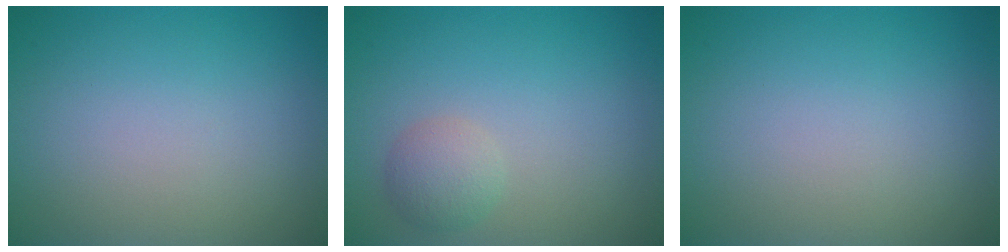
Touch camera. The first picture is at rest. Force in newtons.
{"total": 2.0, "press": 2.0, "slide": 0.1}
{"total": 0.0}